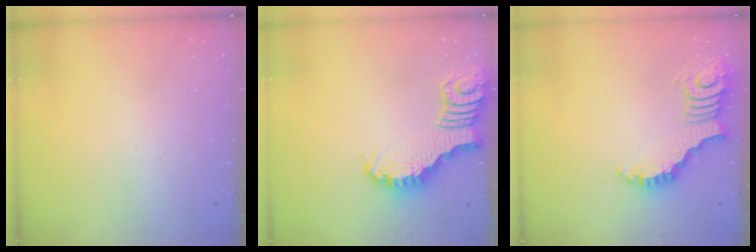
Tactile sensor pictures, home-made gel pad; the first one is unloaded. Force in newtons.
{"total": 2.4, "press": 2.4, "slide": 0.2}
{"total": 3.1, "press": 3.1, "slide": 0.6}